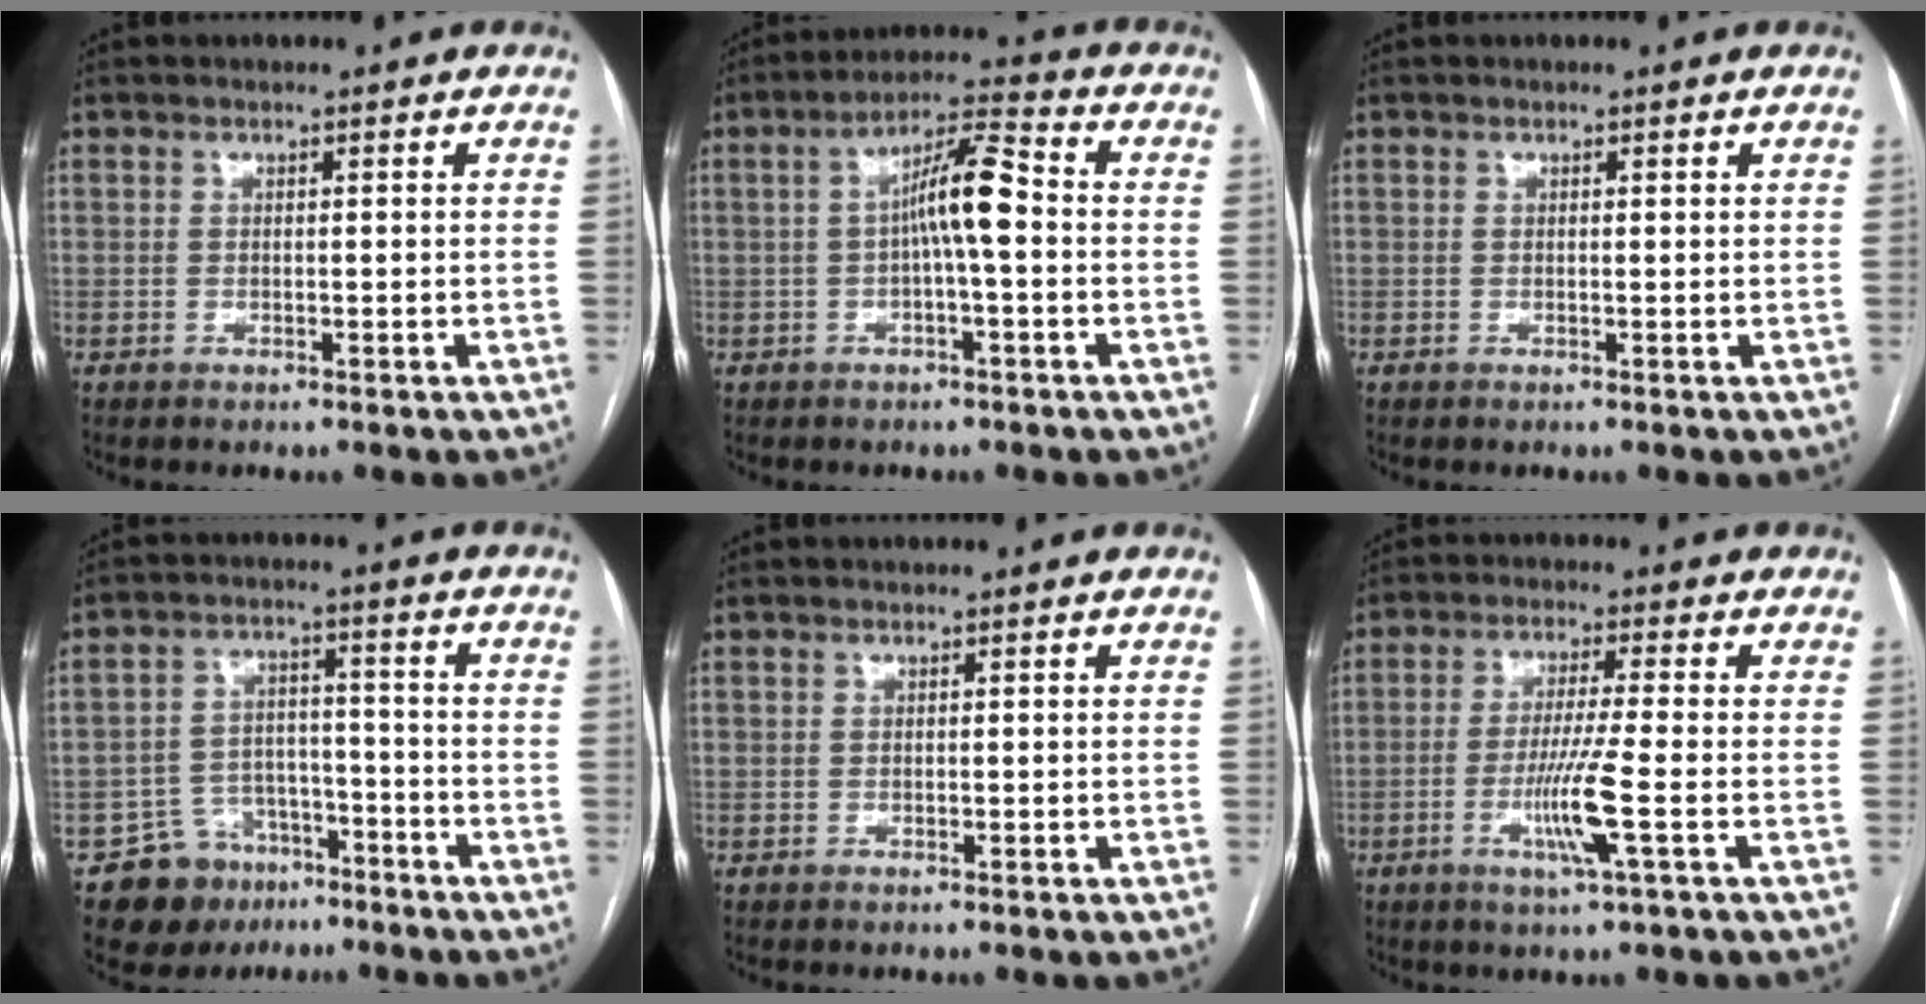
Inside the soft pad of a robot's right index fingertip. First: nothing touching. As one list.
[{"total": 7.7, "force": [-0.2, 1.0, 7.6], "torque": [-0.136, 0.024, -0.008]}, {"total": 0.0}, {"total": 8.8, "force": [-5.7, 6.5, 1.9], "torque": [-0.030, 0.020, -0.085]}, {"total": 0.0}, {"total": 7.5, "force": [-2.2, -0.9, 7.1], "torque": [-0.137, -0.015, -0.043]}]